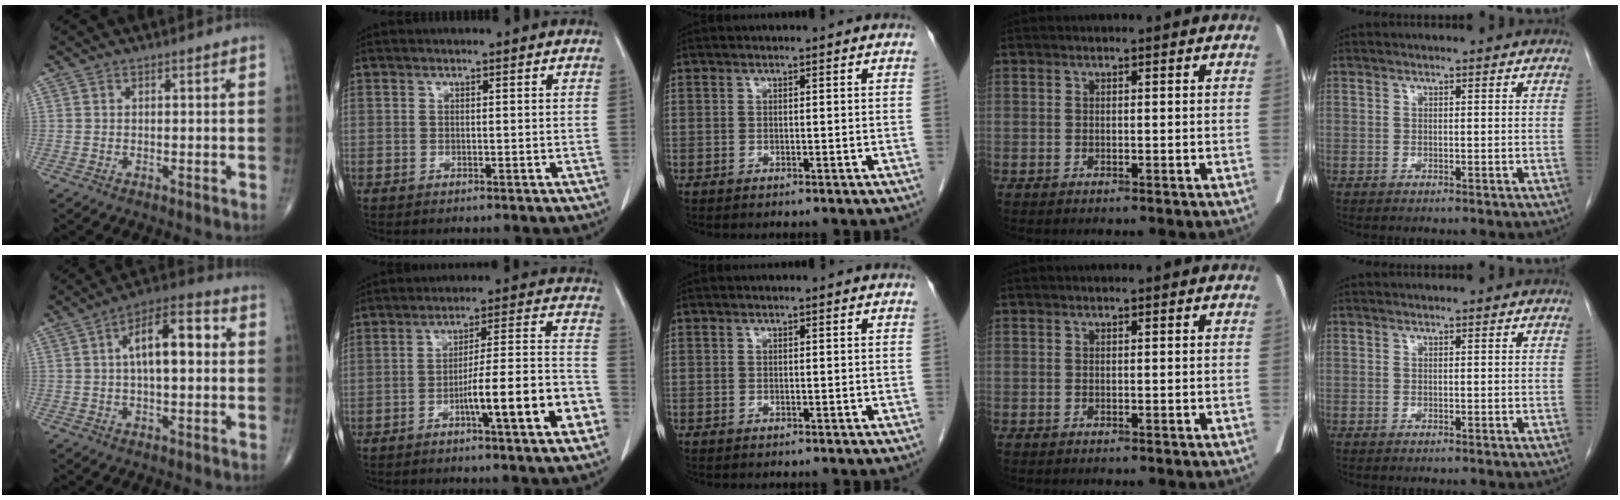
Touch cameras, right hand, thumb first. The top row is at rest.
{"thumb": {"total": 12.1, "force": [1.8, 5.2, 10.8], "torque": [-0.166, 0.027, 0.020]}, "index": {"total": 13.2, "force": [-5.3, 0.8, 12.1], "torque": [-0.173, 0.018, -0.076]}}